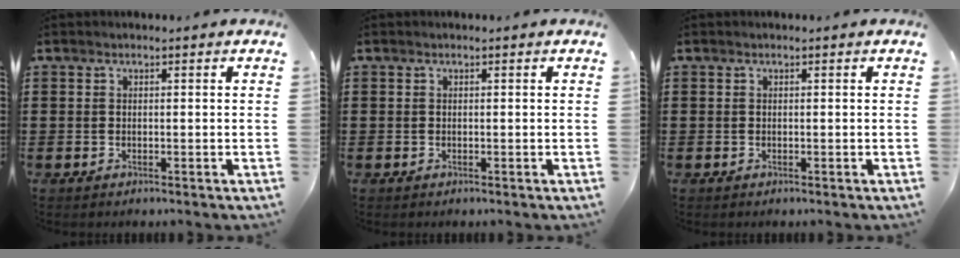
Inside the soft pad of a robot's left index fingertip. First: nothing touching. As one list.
[{"total": 0.0}, {"total": 0.0}]